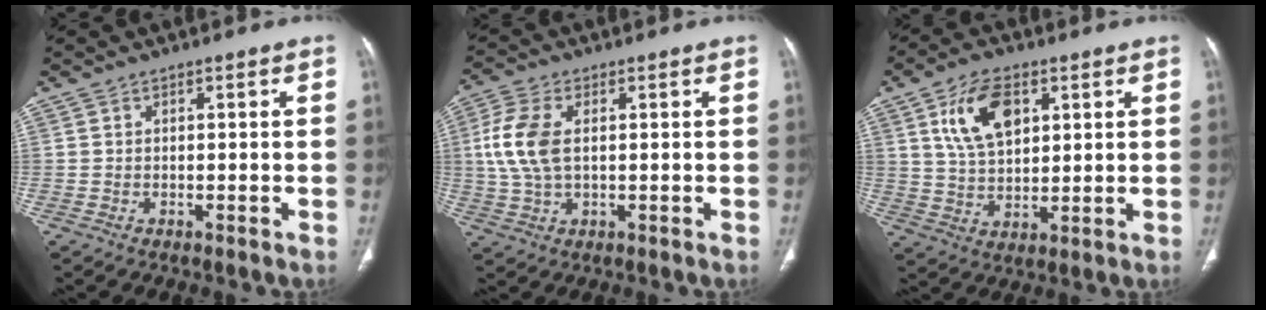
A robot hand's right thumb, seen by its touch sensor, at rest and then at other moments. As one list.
[{"total": 8.8, "force": [1.0, 5.0, 7.2], "torque": [-0.173, 0.006, 0.021]}, {"total": 11.2, "force": [4.4, 6.4, 8.0], "torque": [-0.130, -0.013, 0.086]}]